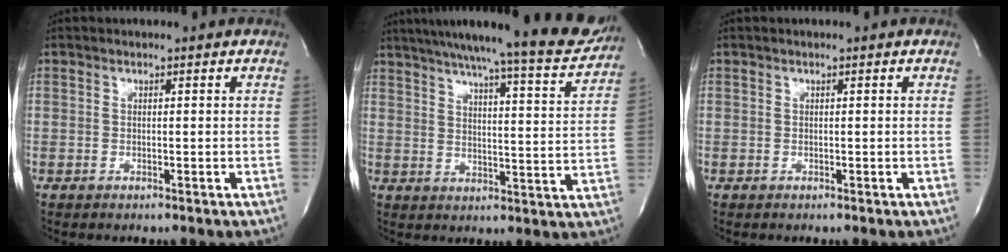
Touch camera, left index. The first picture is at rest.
{"total": 19.0, "force": [17.1, 1.1, 8.1], "torque": [-0.119, -0.037, 0.218]}
{"total": 0.0}